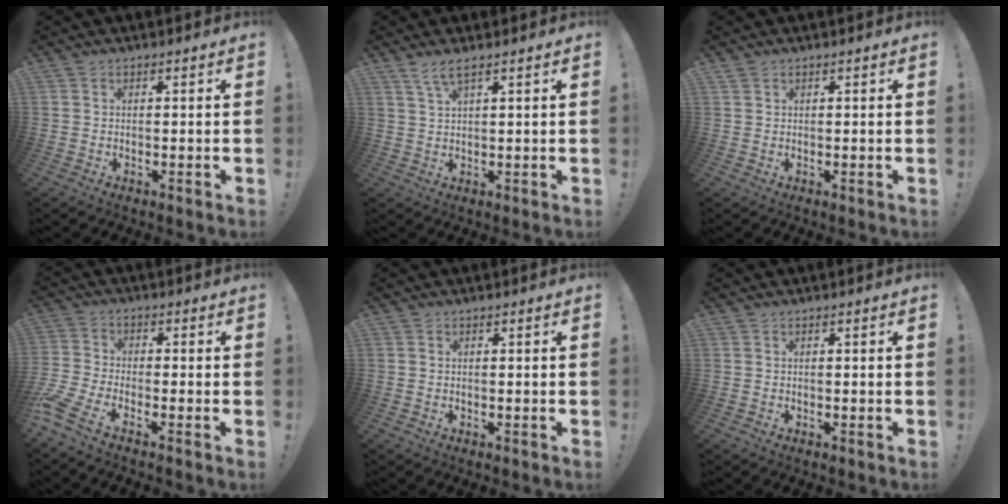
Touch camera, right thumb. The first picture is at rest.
{"total": 3.8, "force": [2.5, 0.0, 2.8], "torque": [-0.061, -0.007, 0.044]}
{"total": 0.7, "force": [0.6, 0.3, 0.3], "torque": [0.003, -0.004, 0.009]}
{"total": 6.2, "force": [-4.6, 2.0, 3.7], "torque": [-0.106, -0.001, -0.089]}
{"total": 0.0}
{"total": 0.0}